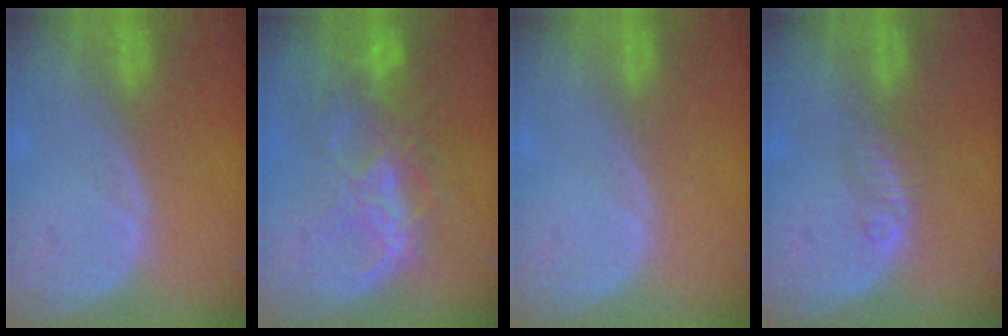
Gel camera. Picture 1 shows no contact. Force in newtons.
{"total": 8.9, "press": 7.5, "slide": 4.7}
{"total": 0.0}
{"total": 2.2, "press": 1.9, "slide": 1.0}